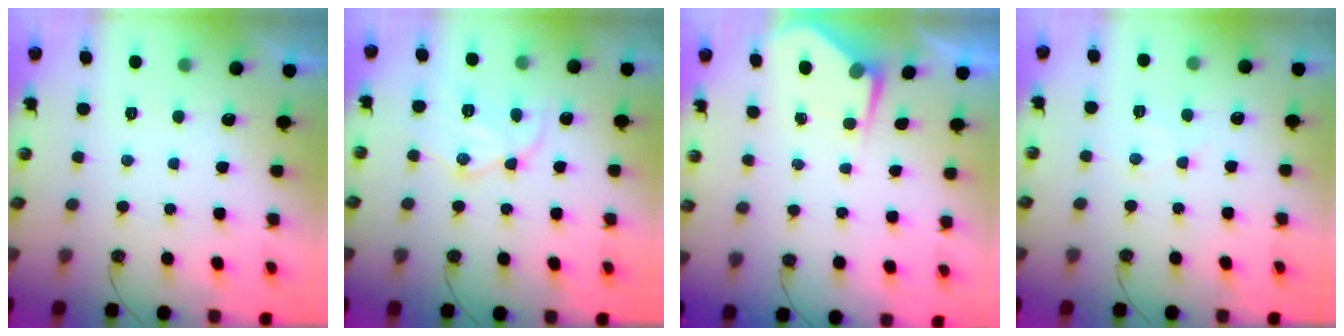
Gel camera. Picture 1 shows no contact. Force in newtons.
{"total": 12.3, "press": 12.2, "slide": 1.2}
{"total": 4.8, "press": 4.8, "slide": 0.5}
{"total": 6.1, "press": 6.0, "slide": 0.8}